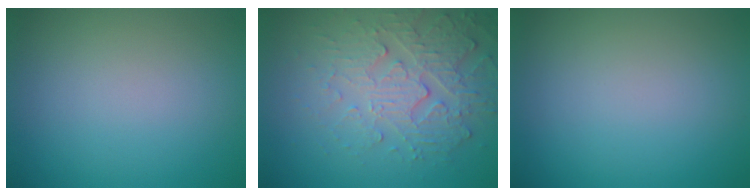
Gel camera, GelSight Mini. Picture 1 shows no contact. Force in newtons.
{"total": 4.3, "press": 4.1, "slide": 1.3}
{"total": 0.0}